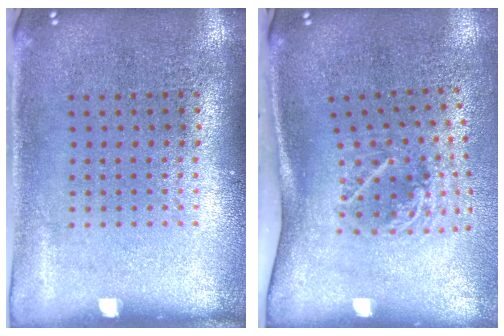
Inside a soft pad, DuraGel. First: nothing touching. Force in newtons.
{"total": 2.0, "press": 1.2, "slide": 1.6}